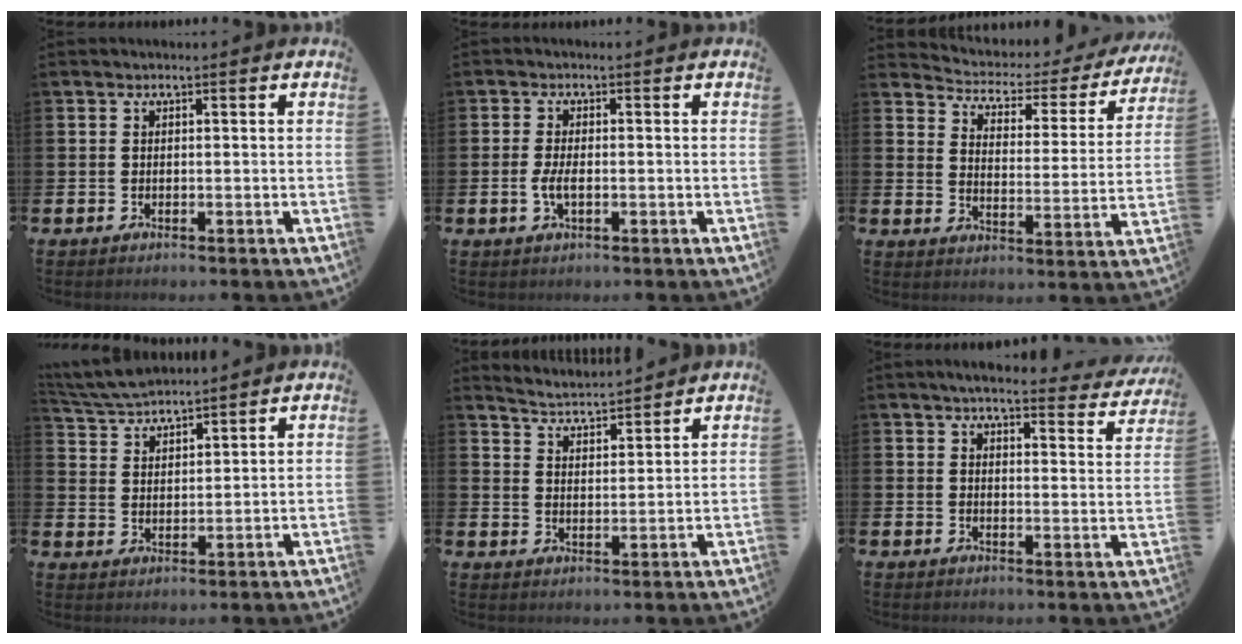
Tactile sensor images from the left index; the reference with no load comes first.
{"total": 2.5, "force": [-0.5, 1.0, 2.2], "torque": [-0.046, -0.004, -0.011]}
{"total": 3.1, "force": [2.7, 1.5, 0.6], "torque": [-0.038, -0.028, 0.034]}
{"total": 5.6, "force": [5.5, 0.7, 0.9], "torque": [-0.042, -0.025, 0.101]}
{"total": 4.3, "force": [4.2, 0.3, 0.0], "torque": [-0.019, -0.026, 0.076]}
{"total": 4.4, "force": [4.1, 0.5, 1.6], "torque": [-0.034, -0.025, 0.067]}